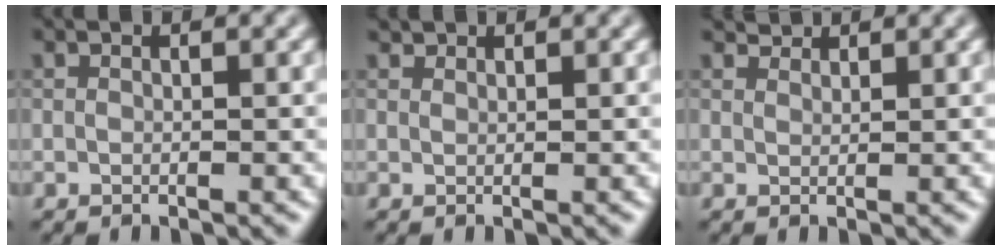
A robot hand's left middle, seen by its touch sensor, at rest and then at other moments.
{"total": 0.9, "force": [0.9, 0.2, 0.1], "torque": [-0.007, -0.002, 0.011]}
{"total": 1.5, "force": [1.4, 0.4, 0.1], "torque": [-0.010, -0.001, 0.021]}